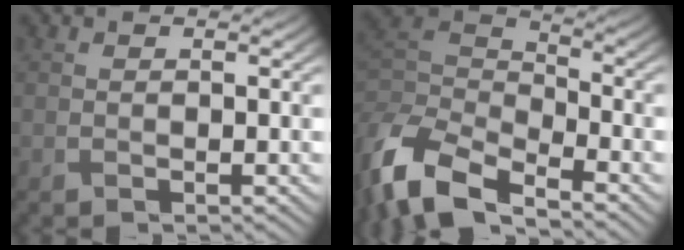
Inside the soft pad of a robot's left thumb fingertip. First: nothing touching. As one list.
[{"total": 10.2, "force": [-6.9, 4.0, 6.3], "torque": [-0.146, -0.012, -0.144]}]